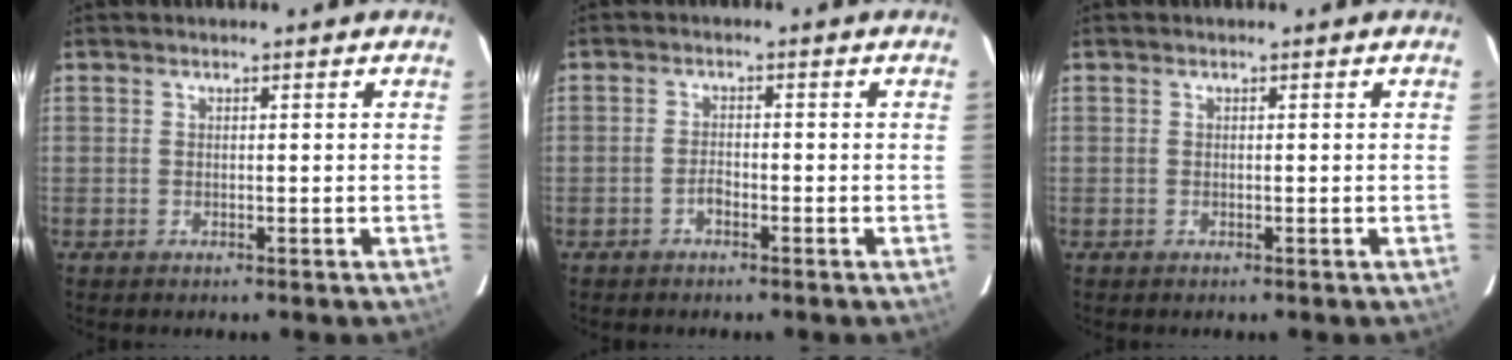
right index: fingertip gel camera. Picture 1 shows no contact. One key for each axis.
{"total": 1.6, "fx": -1.1, "fy": 0.8, "fz": 0.8, "tx": -0.015, "ty": 0.005, "tz": -0.020}
{"total": 0.0}